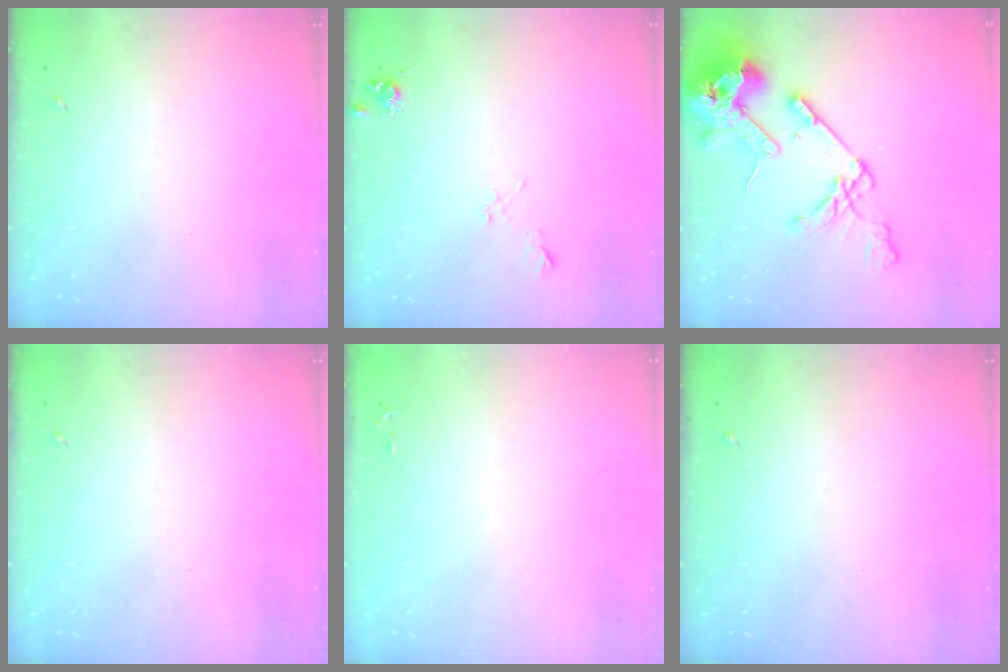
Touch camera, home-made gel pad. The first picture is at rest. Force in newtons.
{"total": 8.2, "press": 8.2, "slide": 0.8}
{"total": 18.6, "press": 18.4, "slide": 2.4}
{"total": 0.0}
{"total": 2.6, "press": 2.6, "slide": 0.3}
{"total": 0.0}